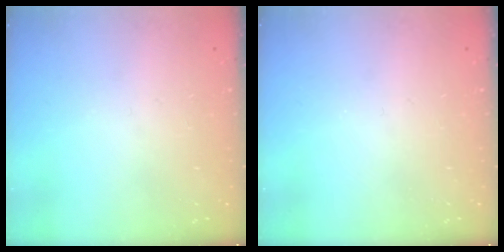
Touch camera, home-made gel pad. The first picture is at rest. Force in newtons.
{"total": 0.0}